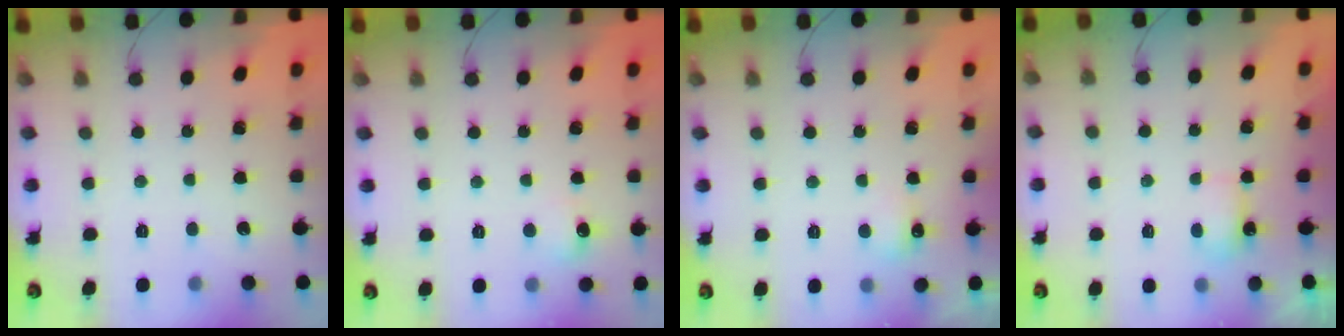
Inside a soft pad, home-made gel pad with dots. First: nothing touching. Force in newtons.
{"total": 6.1, "press": 5.8, "slide": 1.9}
{"total": 3.9, "press": 3.7, "slide": 1.0}
{"total": 3.3, "press": 3.1, "slide": 1.0}